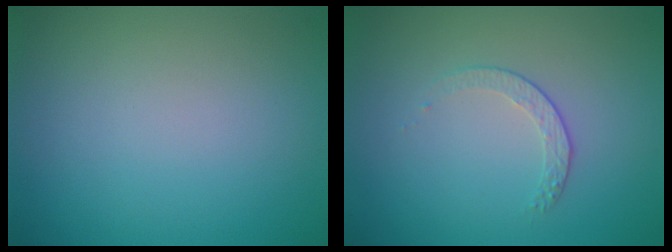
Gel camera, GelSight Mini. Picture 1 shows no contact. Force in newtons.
{"total": 1.5, "press": 0.9, "slide": 1.2}